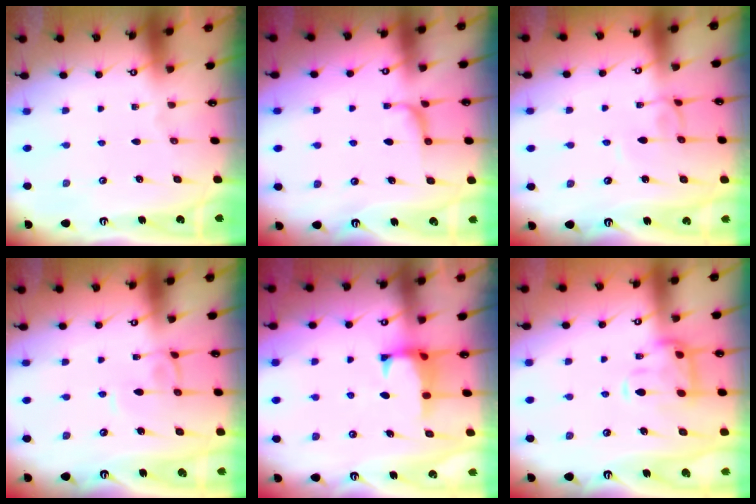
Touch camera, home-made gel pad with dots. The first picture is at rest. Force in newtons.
{"total": 1.2, "press": 0.8, "slide": 0.8}
{"total": 3.8, "press": 3.8, "slide": 0.1}
{"total": 0.6, "press": 0.5, "slide": 0.2}
{"total": 1.0, "press": 0.7, "slide": 0.8}
{"total": 4.9, "press": 4.7, "slide": 1.4}